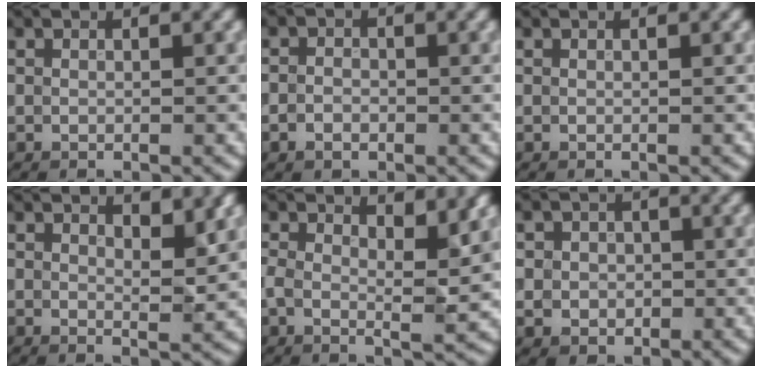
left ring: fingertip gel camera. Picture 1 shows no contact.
{"total": 1.6, "force": [-0.7, 1.2, 0.8], "torque": [-0.009, 0.000, -0.020]}
{"total": 0.0}
{"total": 2.2, "force": [1.4, 0.6, 1.5], "torque": [-0.019, -0.007, 0.024]}
{"total": 4.6, "force": [1.7, 1.7, 3.9], "torque": [-0.068, -0.003, 0.024]}
{"total": 2.8, "force": [-0.1, 2.6, 1.0], "torque": [-0.001, 0.001, -0.018]}